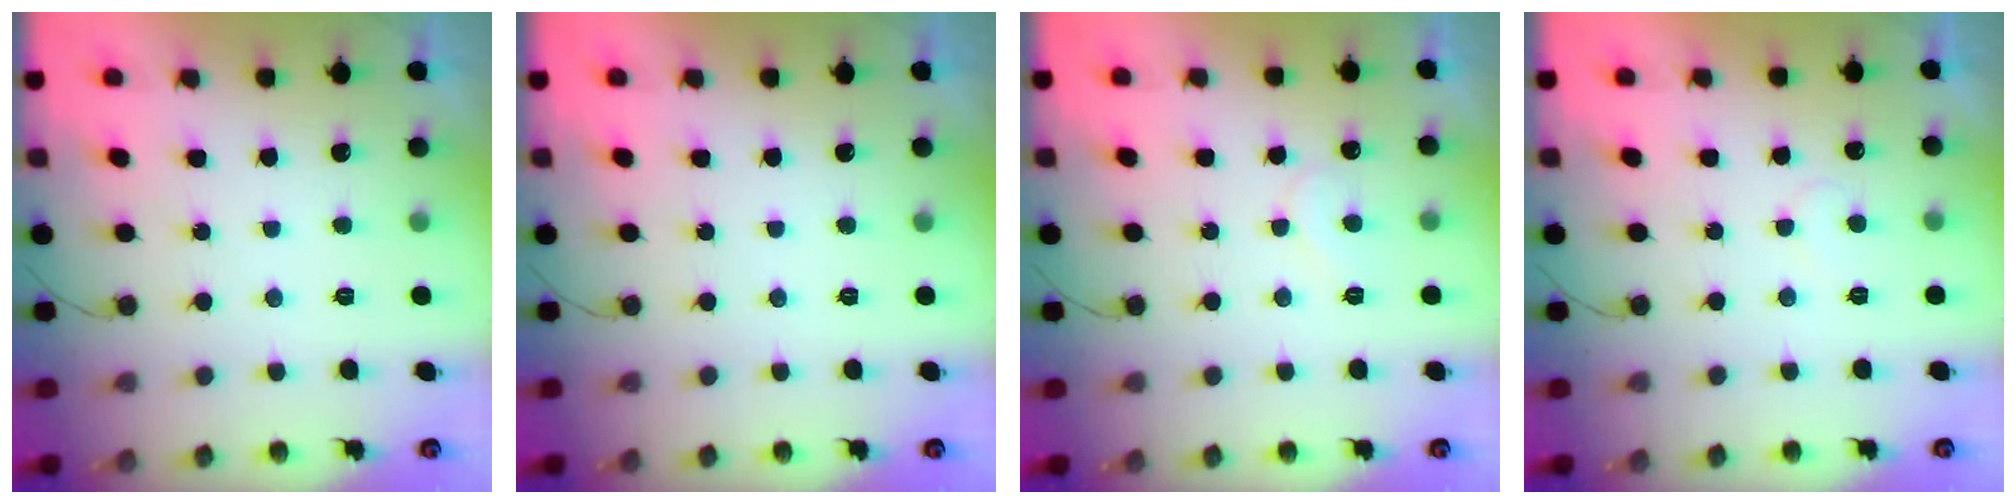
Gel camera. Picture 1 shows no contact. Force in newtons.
{"total": 0.0}
{"total": 4.4, "press": 4.4, "slide": 0.4}
{"total": 4.5, "press": 4.5, "slide": 0.3}